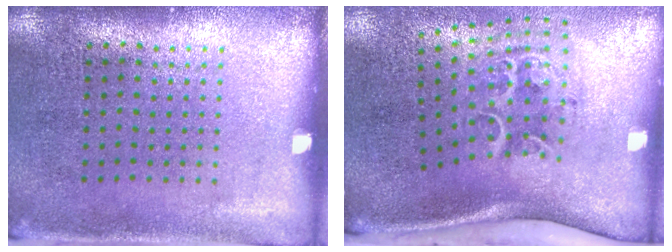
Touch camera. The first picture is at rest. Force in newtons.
{"total": 2.3, "press": 1.3, "slide": 1.9}